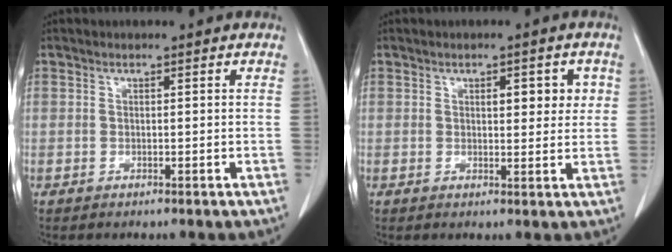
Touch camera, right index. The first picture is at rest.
{"total": 4.3, "force": [1.4, 1.8, 3.7], "torque": [-0.045, 0.005, 0.017]}